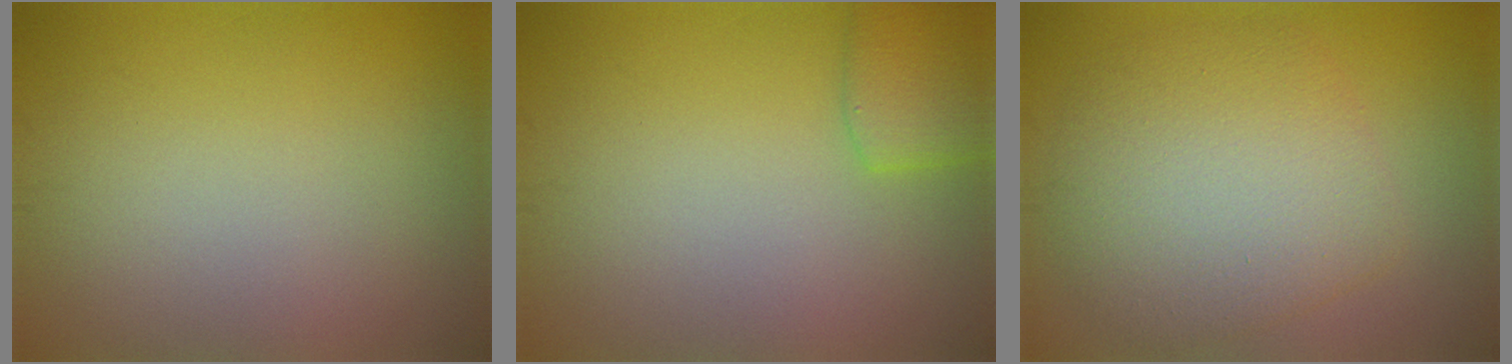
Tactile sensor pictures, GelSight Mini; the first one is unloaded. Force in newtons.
{"total": 2.7, "press": 2.6, "slide": 0.2}
{"total": 7.0, "press": 7.0, "slide": 0.2}